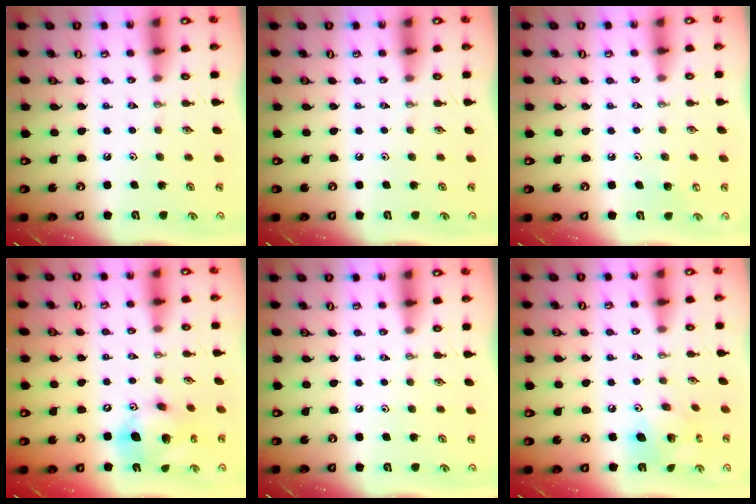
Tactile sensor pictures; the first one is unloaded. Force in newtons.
{"total": 0.0}
{"total": 4.4, "press": 4.3, "slide": 1.1}
{"total": 14.0, "press": 13.7, "slide": 2.7}
{"total": 0.0}
{"total": 11.2, "press": 11.1, "slide": 0.8}